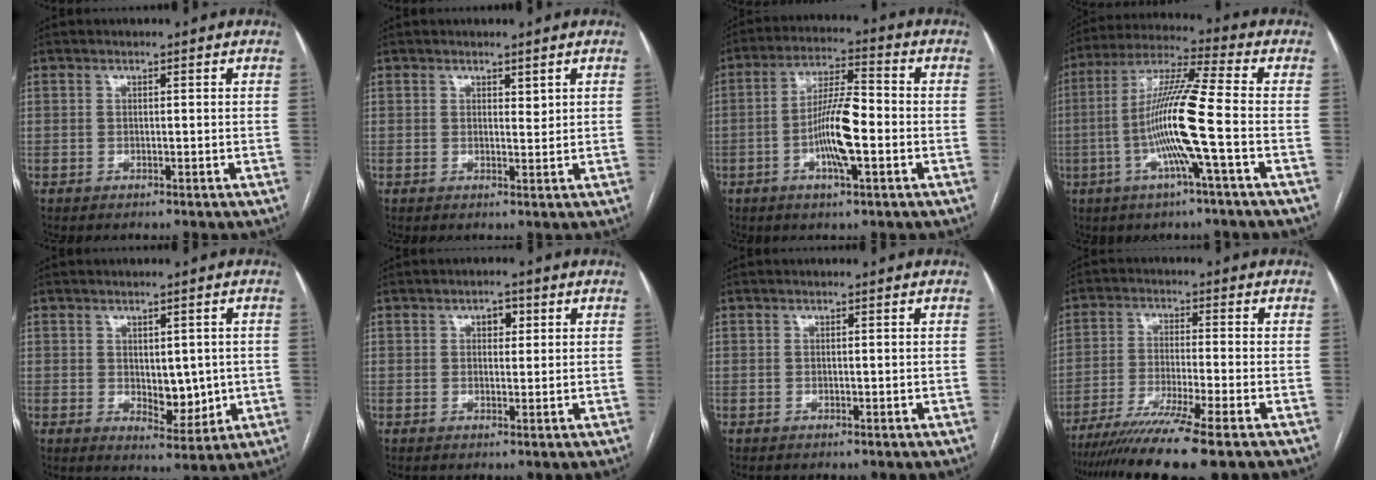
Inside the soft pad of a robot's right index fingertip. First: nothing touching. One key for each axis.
{"total": 1.2, "fx": 0.8, "fy": 0.5, "fz": 0.6, "tx": -0.004, "ty": -0.006, "tz": 0.011}
{"total": 9.7, "fx": -2.5, "fy": 1.6, "fz": 9.2, "tx": -0.175, "ty": 0.006, "tz": -0.049}
{"total": 13.3, "fx": -3.0, "fy": -1.0, "fz": 13.0, "tx": -0.251, "ty": 0.000, "tz": -0.068}
{"total": 5.6, "fx": 0.0, "fy": 3.0, "fz": 4.8, "tx": -0.063, "ty": -0.005, "tz": 0.013}
{"total": 2.3, "fx": 0.9, "fy": 1.4, "fz": 1.6, "tx": -0.020, "ty": 0.007, "tz": 0.012}
{"total": 0.0}
{"total": 12.3, "fx": -9.3, "fy": -1.5, "fz": 7.9, "tx": -0.127, "ty": -0.033, "tz": -0.148}